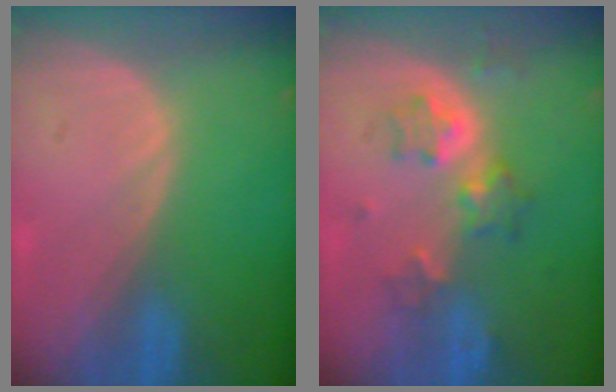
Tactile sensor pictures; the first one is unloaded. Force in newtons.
{"total": 6.6, "press": 5.7, "slide": 3.2}